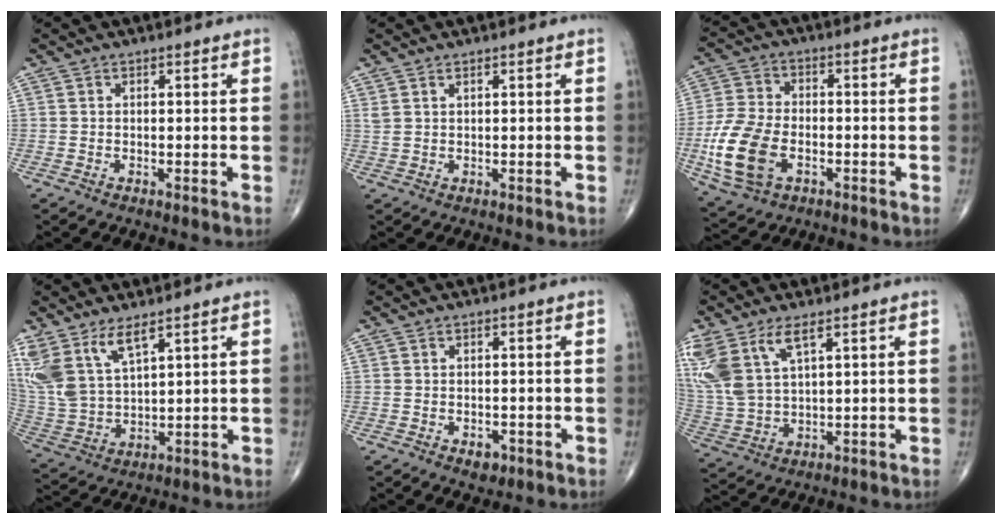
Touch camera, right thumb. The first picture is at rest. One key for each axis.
{"total": 1.4, "fx": 1.0, "fy": 0.4, "fz": 0.9, "tx": -0.021, "ty": 0.002, "tz": 0.026}
{"total": 13.3, "fx": -3.9, "fy": 8.3, "fz": 9.6, "tx": -0.201, "ty": 0.008, "tz": -0.075}
{"total": 11.8, "fx": 7.3, "fy": 4.7, "fz": 8.0, "tx": -0.173, "ty": -0.028, "tz": 0.167}
{"total": 2.2, "fx": -1.1, "fy": 1.4, "fz": 1.3, "tx": -0.007, "ty": 0.002, "tz": -0.009}
{"total": 13.3, "fx": 6.7, "fy": 6.1, "fz": 9.8, "tx": -0.233, "ty": -0.016, "tz": 0.146}